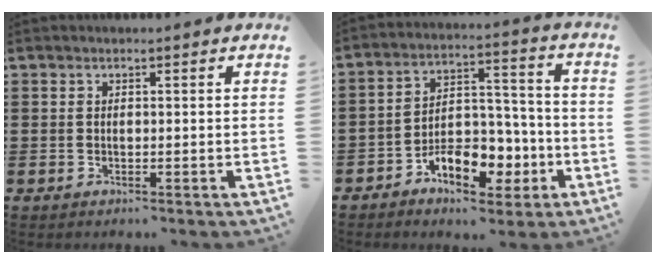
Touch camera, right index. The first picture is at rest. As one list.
[{"total": 9.2, "force": [-4.6, 5.7, 5.5], "torque": [-0.086, 0.027, -0.078]}]